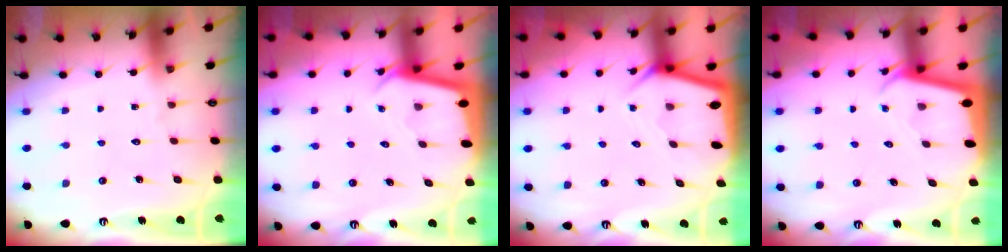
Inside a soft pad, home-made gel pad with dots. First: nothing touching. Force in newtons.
{"total": 2.4, "press": 2.4, "slide": 0.1}
{"total": 3.3, "press": 3.3, "slide": 0.2}
{"total": 2.2, "press": 2.2, "slide": 0.2}